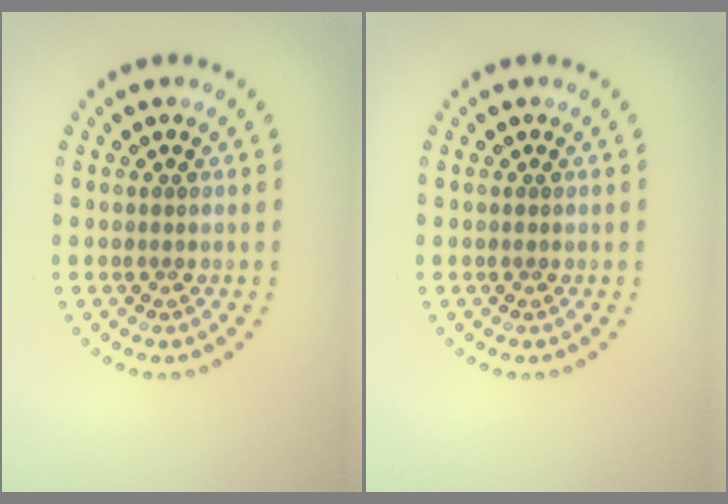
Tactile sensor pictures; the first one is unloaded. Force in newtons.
{"total": 0.0}